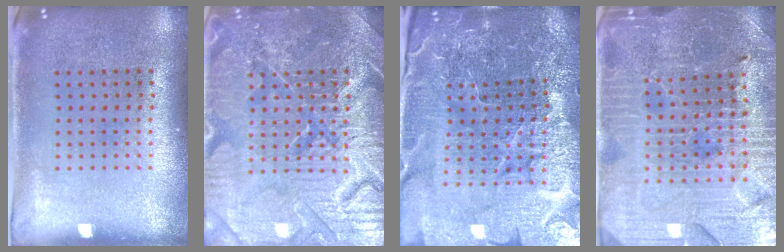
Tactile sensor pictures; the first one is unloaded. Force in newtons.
{"total": 7.9, "press": 7.8, "slide": 1.0}
{"total": 5.7, "press": 5.3, "slide": 2.1}
{"total": 4.3, "press": 4.2, "slide": 1.0}